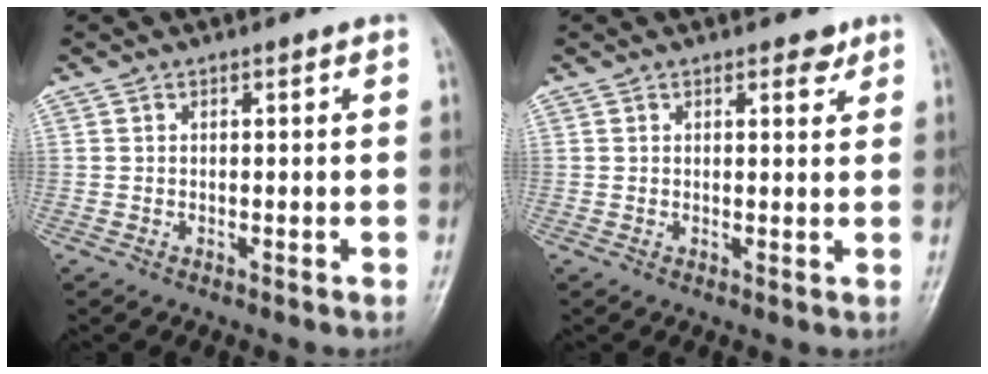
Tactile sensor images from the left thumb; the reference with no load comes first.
{"total": 2.3, "force": [1.5, 1.1, 1.3], "torque": [-0.007, -0.008, 0.019]}